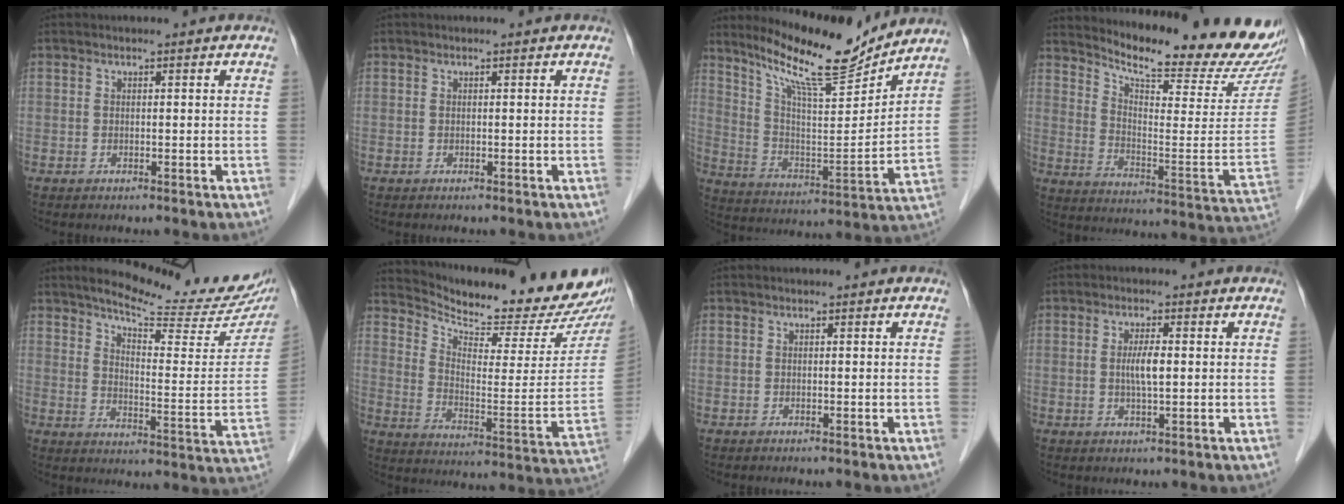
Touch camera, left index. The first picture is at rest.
{"total": 0.0}
{"total": 15.8, "force": [14.0, 1.2, 7.2], "torque": [-0.135, -0.018, 0.238]}
{"total": 22.6, "force": [21.3, 1.2, 7.3], "torque": [-0.123, -0.111, 0.273]}
{"total": 19.7, "force": [17.3, 2.5, 9.1], "torque": [-0.121, -0.057, 0.214]}
{"total": 21.7, "force": [20.7, 2.9, 6.0], "torque": [-0.102, -0.088, 0.277]}
{"total": 0.0}
{"total": 3.3, "force": [0.1, 0.5, 3.3], "torque": [-0.061, -0.003, 0.001]}